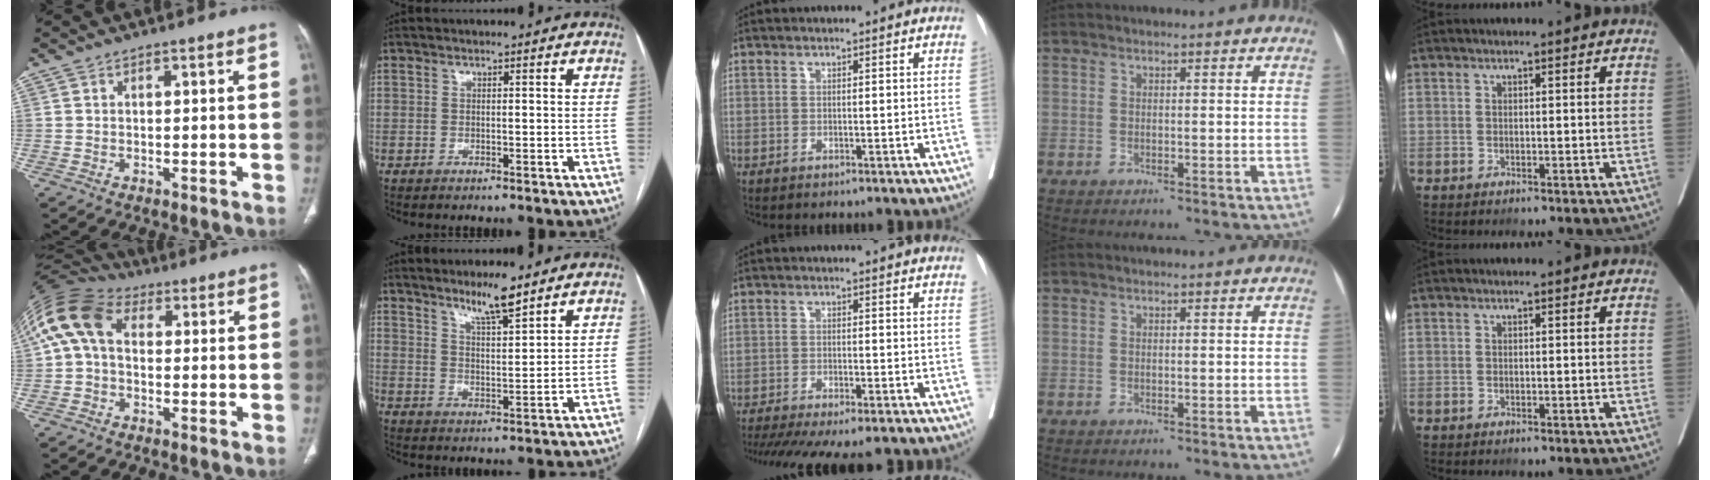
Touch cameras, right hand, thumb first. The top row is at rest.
{"thumb": {"total": 12.5, "force": [2.0, 8.5, 8.9], "torque": [-0.181, 0.041, 0.025]}, "index": {"total": 6.4, "force": [5.0, 0.4, 3.9], "torque": [-0.069, -0.007, 0.089]}, "middle": {"total": 16.8, "force": [-14.4, 3.1, 8.1], "torque": [-0.157, -0.027, -0.198]}}